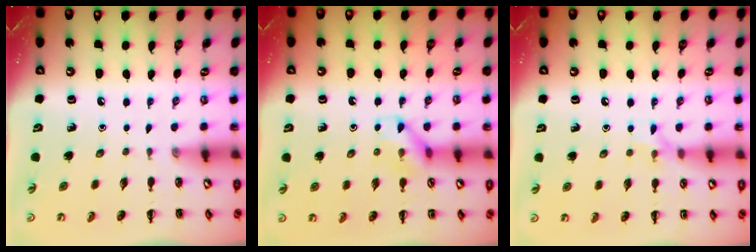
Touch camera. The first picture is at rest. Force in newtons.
{"total": 9.3, "press": 9.3, "slide": 0.7}
{"total": 6.4, "press": 6.2, "slide": 1.6}